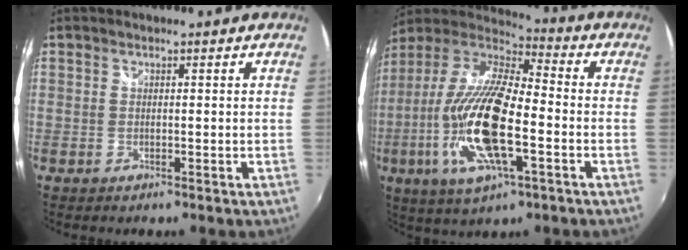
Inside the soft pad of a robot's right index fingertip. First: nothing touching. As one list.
[{"total": 21.2, "force": [-5.6, 7.0, 19.2], "torque": [-0.392, -0.020, -0.113]}]